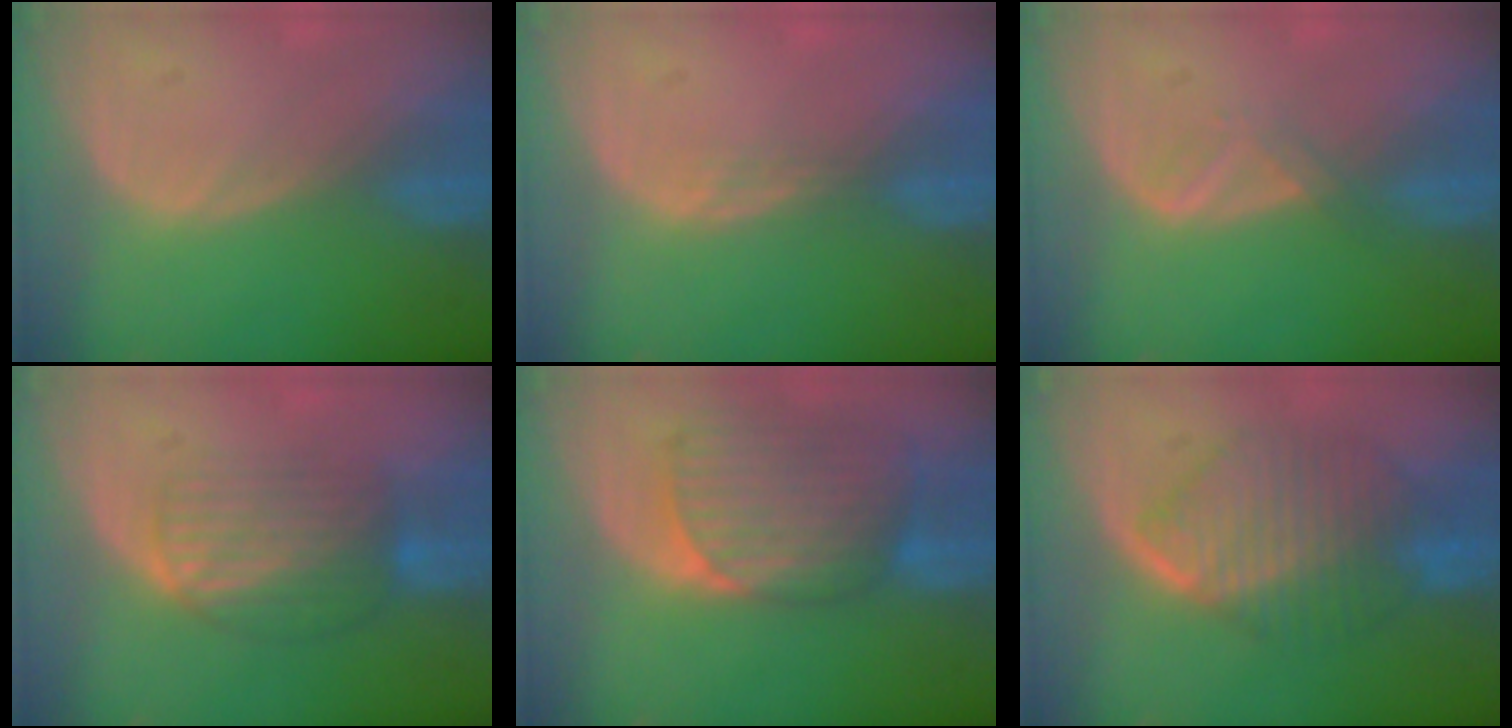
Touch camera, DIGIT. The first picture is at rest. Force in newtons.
{"total": 1.4, "press": 1.1, "slide": 0.9}
{"total": 1.8, "press": 1.7, "slide": 0.3}
{"total": 6.8, "press": 6.5, "slide": 1.9}
{"total": 9.5, "press": 8.4, "slide": 4.4}
{"total": 9.1, "press": 9.1, "slide": 0.5}